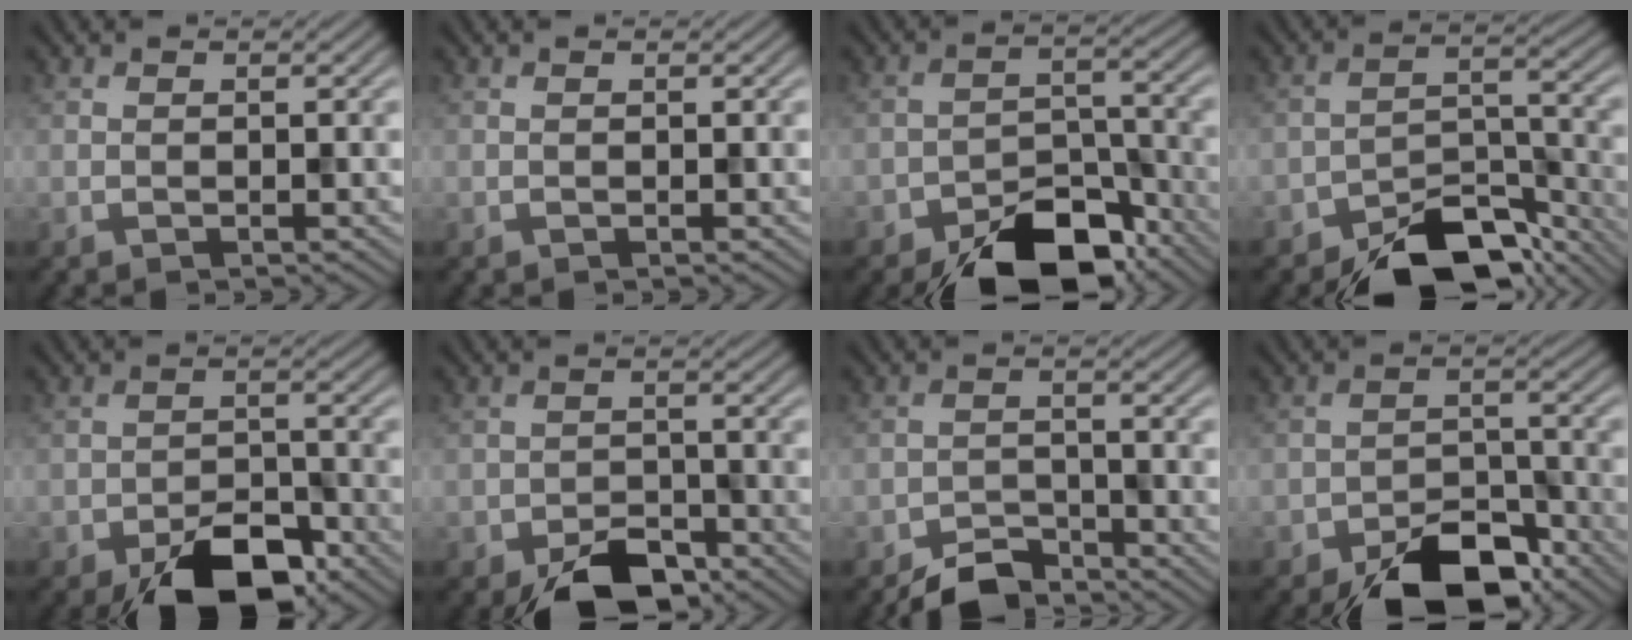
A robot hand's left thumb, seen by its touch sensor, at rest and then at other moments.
{"total": 0.0}
{"total": 10.2, "force": [-7.6, 4.7, 4.8], "torque": [-0.060, -0.006, -0.132]}
{"total": 9.8, "force": [-8.0, 3.9, 4.2], "torque": [-0.047, 0.000, -0.140]}
{"total": 8.0, "force": [-5.6, 3.5, 4.5], "torque": [-0.061, -0.003, -0.092]}
{"total": 5.5, "force": [-4.3, 2.5, 2.5], "torque": [-0.033, -0.001, -0.074]}
{"total": 3.9, "force": [-3.7, 1.2, 0.6], "torque": [-0.005, -0.001, -0.071]}
{"total": 8.8, "force": [-6.6, 3.8, 4.4], "torque": [-0.054, -0.006, -0.115]}